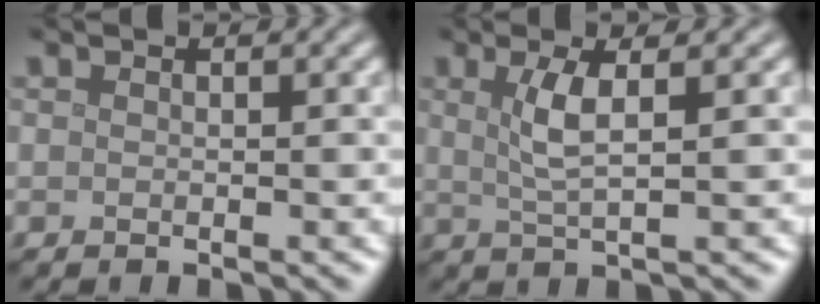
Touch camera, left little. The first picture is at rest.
{"total": 3.0, "force": [0.8, 0.7, 2.8], "torque": [-0.057, -0.002, 0.017]}